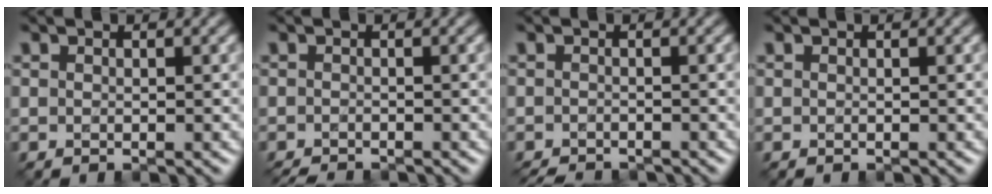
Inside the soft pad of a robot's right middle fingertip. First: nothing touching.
{"total": 1.9, "force": [-1.9, 0.2, 0.5], "torque": [-0.005, -0.013, -0.033]}
{"total": 2.5, "force": [-2.5, 0.2, 0.6], "torque": [-0.003, -0.012, -0.040]}
{"total": 0.0}